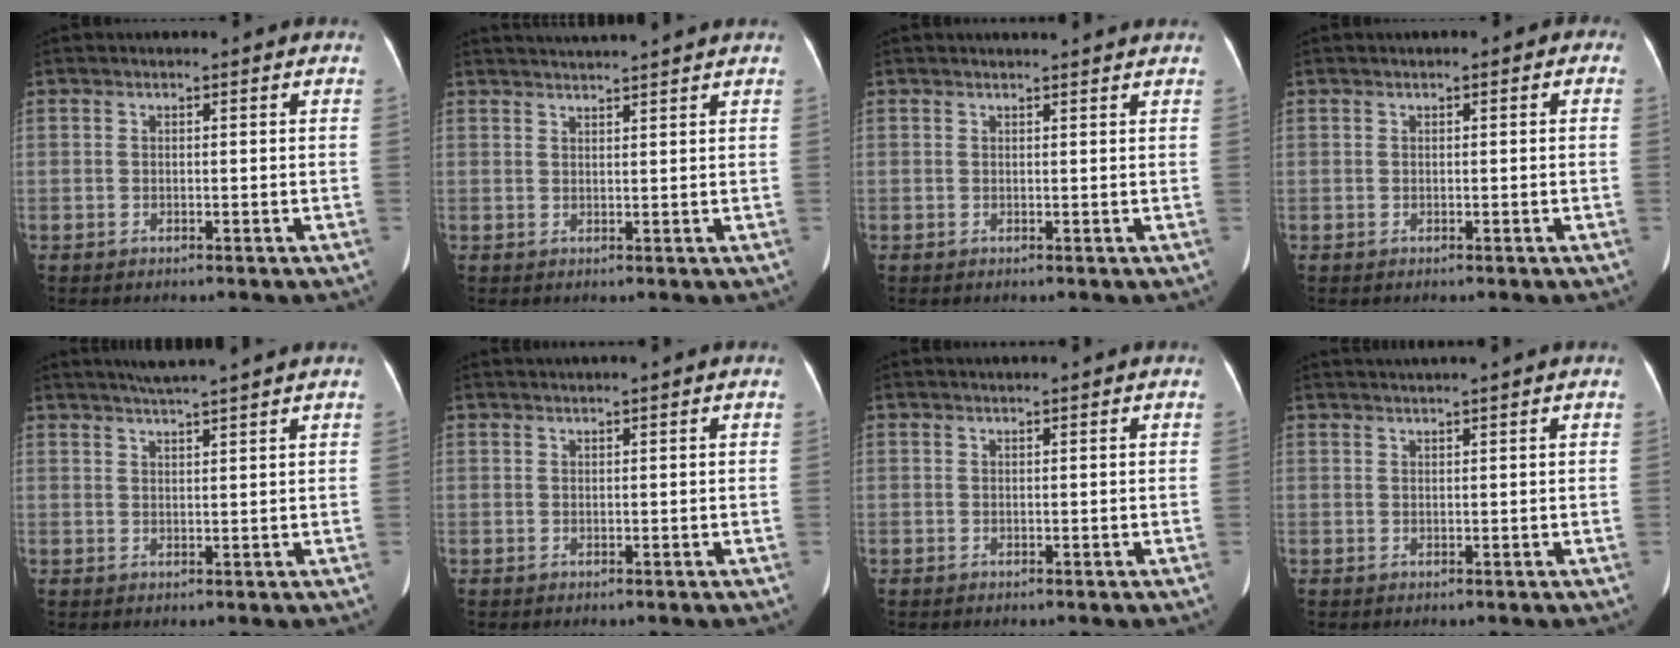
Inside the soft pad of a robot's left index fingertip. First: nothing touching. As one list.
[{"total": 6.4, "force": [6.0, -1.0, 2.0], "torque": [-0.030, 0.026, 0.082]}, {"total": 3.6, "force": [3.5, 0.3, 0.8], "torque": [-0.011, 0.022, 0.038]}, {"total": 0.8, "force": [-0.1, 0.5, 0.6], "torque": [-0.003, 0.008, -0.004]}, {"total": 6.5, "force": [5.6, -1.1, 3.1], "torque": [-0.050, 0.018, 0.081]}, {"total": 1.7, "force": [1.4, -0.6, 0.8], "torque": [-0.012, 0.016, 0.033]}, {"total": 0.7, "force": [0.7, -0.1, 0.2], "torque": [-0.006, 0.017, 0.016]}, {"total": 3.4, "force": [2.9, -1.0, 1.5], "torque": [-0.016, 0.022, 0.050]}]